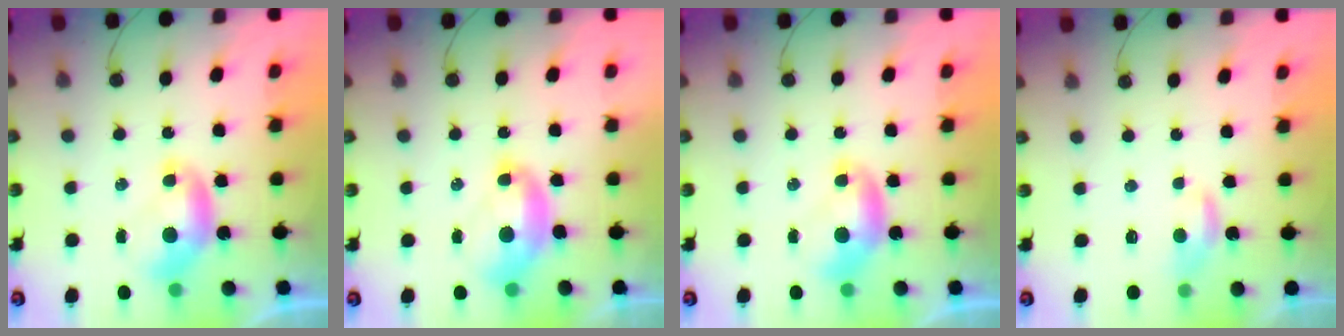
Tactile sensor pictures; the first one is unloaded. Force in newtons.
{"total": 2.0, "press": 1.9, "slide": 0.7}
{"total": 0.0}
{"total": 2.3, "press": 2.3, "slide": 0.4}